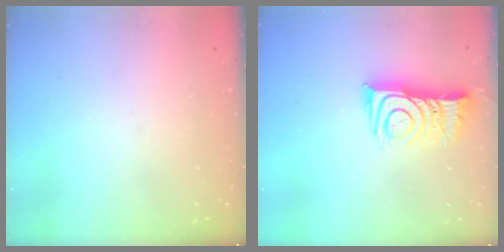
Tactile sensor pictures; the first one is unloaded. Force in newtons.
{"total": 11.5, "press": 11.5, "slide": 0.9}